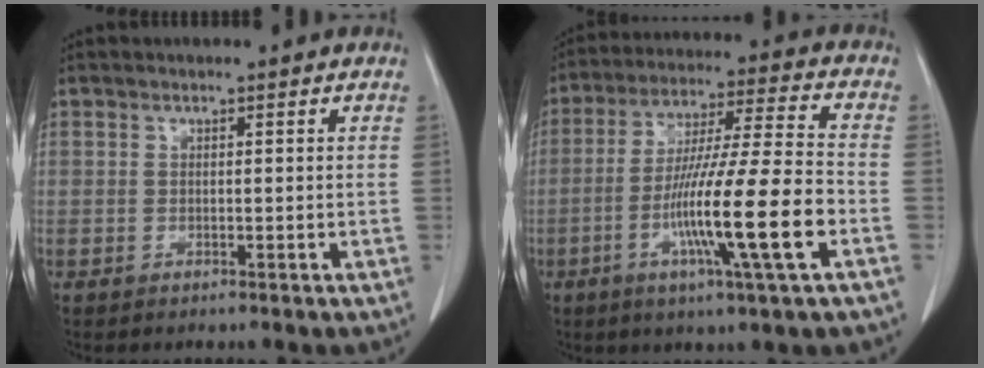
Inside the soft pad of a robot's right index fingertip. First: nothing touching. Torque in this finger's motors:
{"motor_torque": [2.05, -0.09, 1.05, 0.21]}